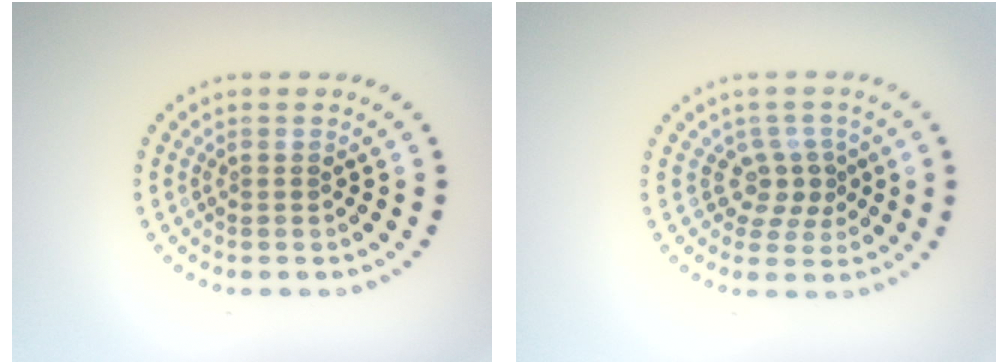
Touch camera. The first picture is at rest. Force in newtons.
{"total": 2.3, "press": 1.7, "slide": 1.5}